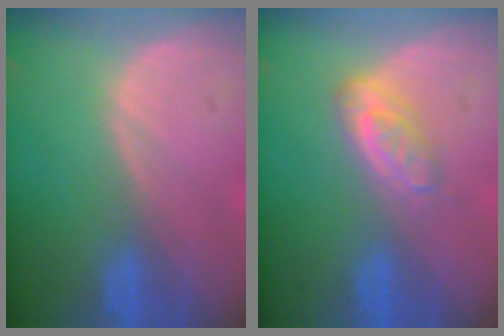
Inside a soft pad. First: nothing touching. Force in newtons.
{"total": 4.8, "press": 4.2, "slide": 2.2}